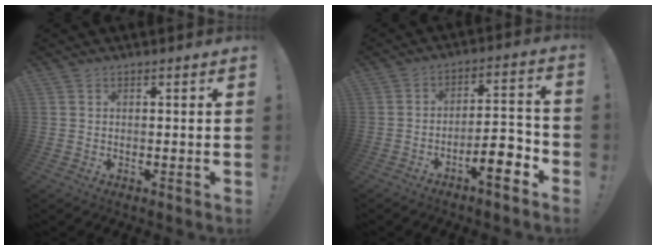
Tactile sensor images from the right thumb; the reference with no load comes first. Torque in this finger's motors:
{"motor_torque": [1.22, 1.36, 0.81, -1.15, 0.32]}